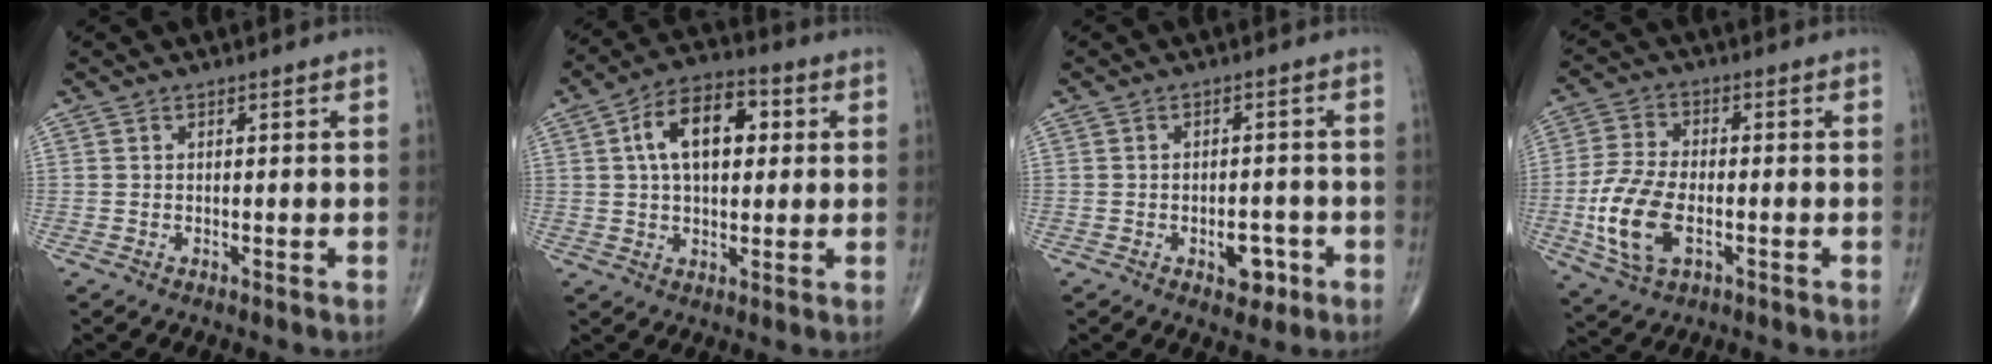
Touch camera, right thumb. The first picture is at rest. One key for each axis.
{"total": 12.3, "fx": 2.6, "fy": 7.1, "fz": 9.7, "tx": -0.145, "ty": 0.019, "tz": 0.034}
{"total": 4.8, "fx": -2.1, "fy": 2.8, "fz": 3.2, "tx": -0.023, "ty": 0.014, "tz": -0.025}
{"total": 12.3, "fx": -3.0, "fy": 6.6, "fz": 9.9, "tx": -0.211, "ty": 0.006, "tz": -0.056}